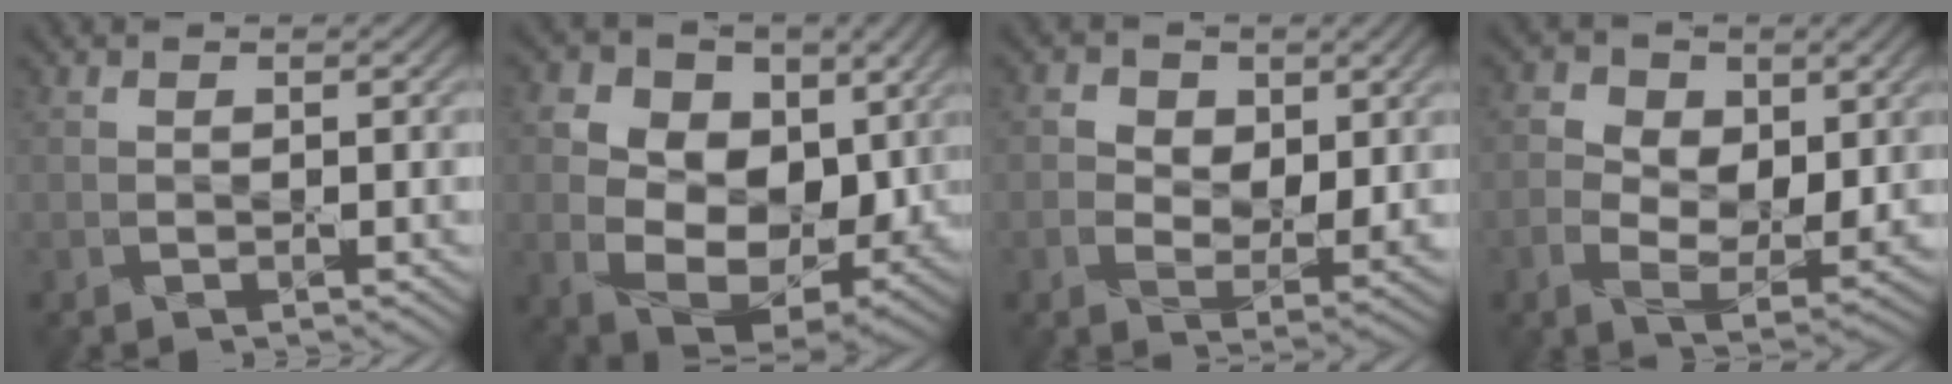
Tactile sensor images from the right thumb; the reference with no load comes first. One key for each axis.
{"total": 13.9, "fx": 1.9, "fy": 10.3, "fz": 9.1, "tx": -0.204, "ty": -0.020, "tz": 0.052}
{"total": 5.1, "fx": 1.0, "fy": 3.7, "fz": 3.3, "tx": -0.059, "ty": -0.007, "tz": 0.018}
{"total": 7.1, "fx": 0.9, "fy": 4.9, "fz": 5.1, "tx": -0.101, "ty": -0.008, "tz": 0.016}